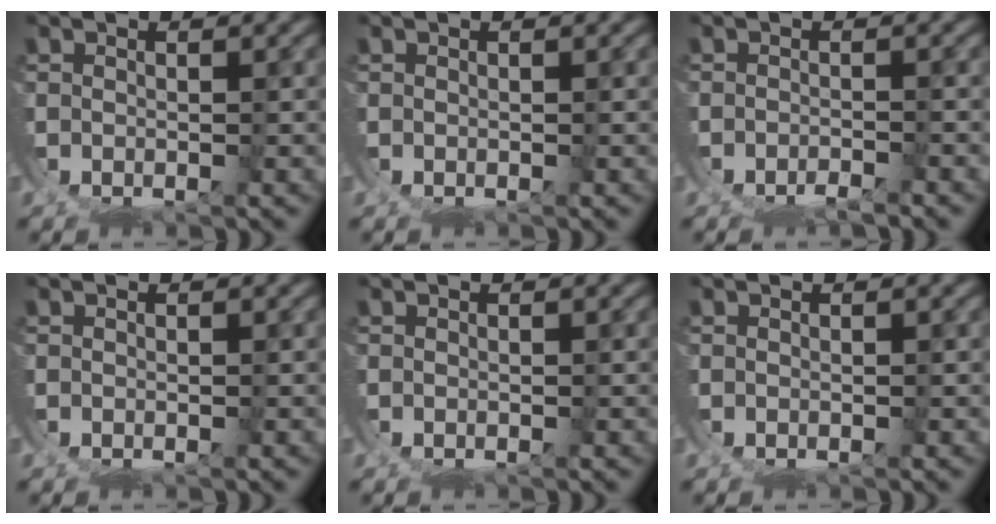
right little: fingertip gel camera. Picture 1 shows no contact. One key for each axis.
{"total": 0.0}
{"total": 1.4, "fx": -0.9, "fy": -1.1, "fz": -0.1, "tx": 0.010, "ty": 0.004, "tz": -0.020}
{"total": 0.0}
{"total": 0.0}
{"total": 0.0}